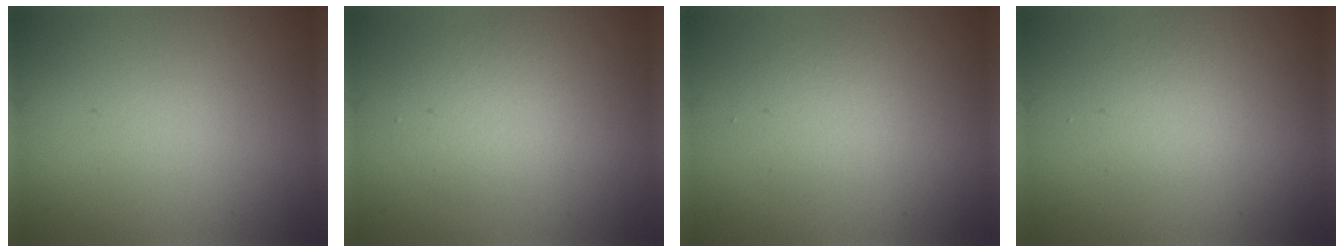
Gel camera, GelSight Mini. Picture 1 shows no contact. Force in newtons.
{"total": 2.9, "press": 2.9, "slide": 0.2}
{"total": 1.9, "press": 1.8, "slide": 0.2}
{"total": 1.5, "press": 1.5, "slide": 0.1}